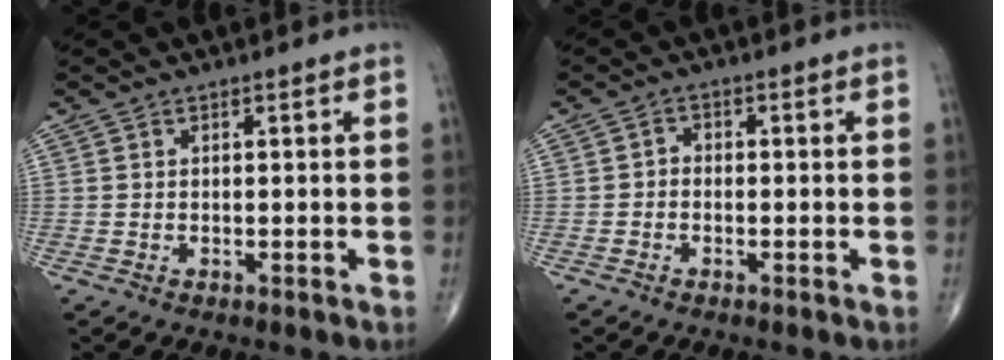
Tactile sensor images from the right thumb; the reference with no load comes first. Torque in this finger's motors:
{"motor_torque": [-0.03, 0.00, 0.24, -0.05, -0.01]}